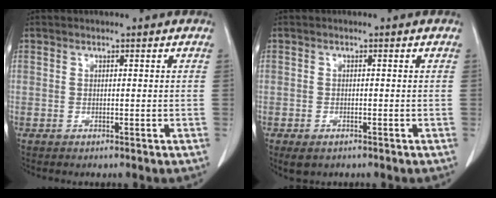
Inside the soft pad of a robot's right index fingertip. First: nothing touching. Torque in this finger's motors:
{"motor_torque": [0.17, -0.13, 0.06, 0.01]}